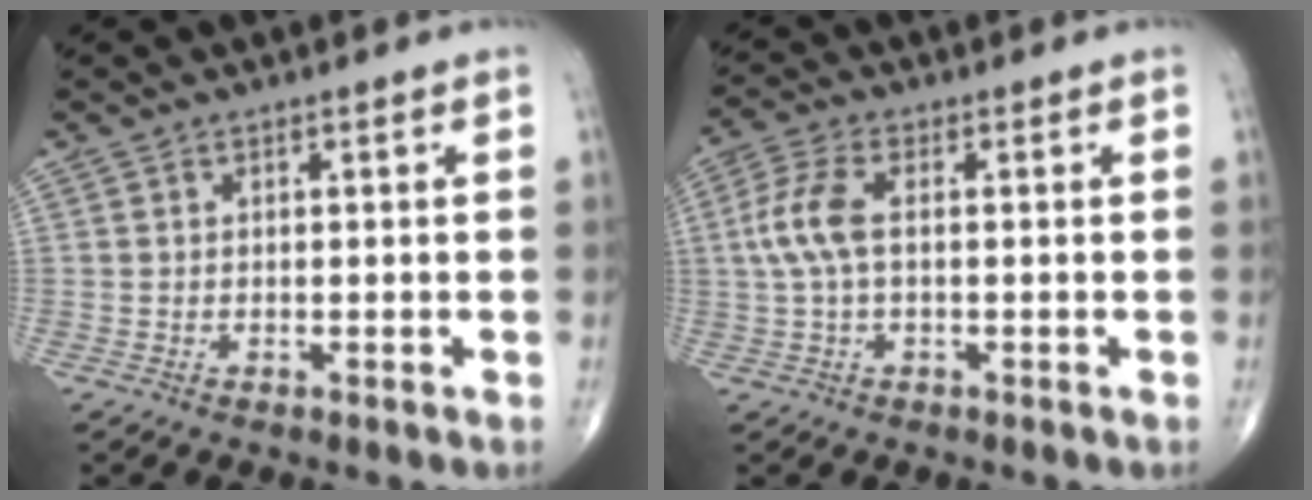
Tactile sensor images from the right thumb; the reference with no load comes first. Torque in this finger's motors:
{"motor_torque": [-0.24, 0.61, 0.88, 0.04, 0.09]}